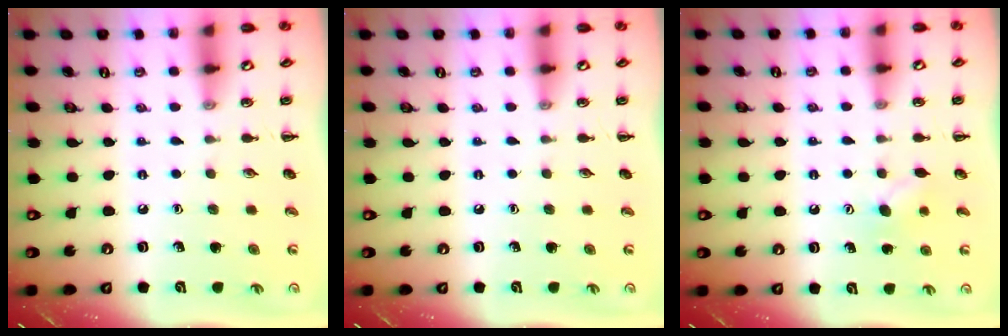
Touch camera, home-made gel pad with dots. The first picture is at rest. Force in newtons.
{"total": 0.0}
{"total": 5.4, "press": 5.2, "slide": 1.4}